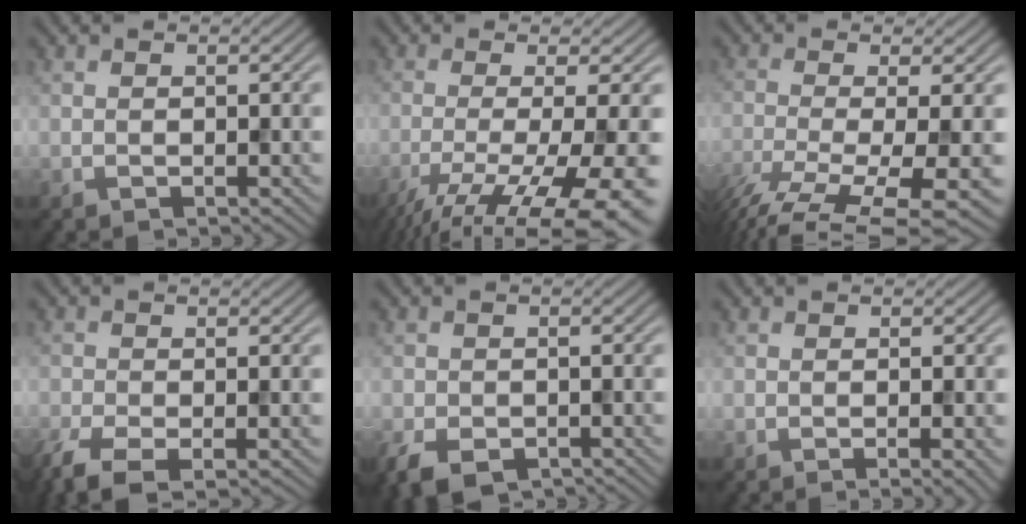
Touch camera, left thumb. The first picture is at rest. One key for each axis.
{"total": 13.8, "fx": -7.4, "fy": 3.0, "fz": 11.2, "tx": -0.192, "ty": -0.024, "tz": -0.103}
{"total": 10.7, "fx": -6.0, "fy": 2.5, "fz": 8.5, "tx": -0.170, "ty": -0.024, "tz": -0.087}
{"total": 5.0, "fx": -3.3, "fy": 1.8, "fz": 3.2, "tx": -0.071, "ty": -0.017, "tz": -0.071}
{"total": 4.5, "fx": -2.8, "fy": 2.6, "fz": 2.3, "tx": -0.045, "ty": -0.016, "tz": -0.054}
{"total": 1.5, "fx": -0.5, "fy": 0.2, "fz": 1.4, "tx": -0.020, "ty": -0.003, "tz": -0.009}